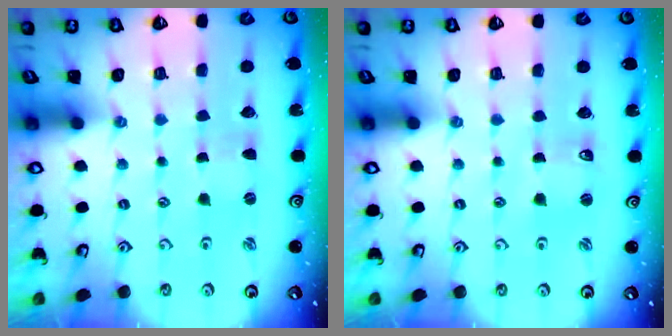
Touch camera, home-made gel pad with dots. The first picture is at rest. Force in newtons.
{"total": 0.6, "press": 0.6, "slide": 0.1}